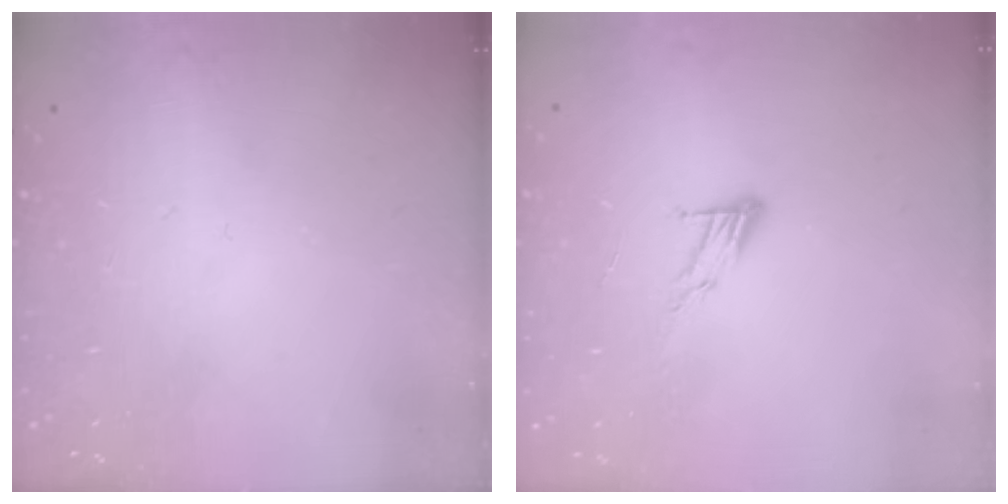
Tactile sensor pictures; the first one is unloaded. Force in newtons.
{"total": 7.2, "press": 7.2, "slide": 0.6}